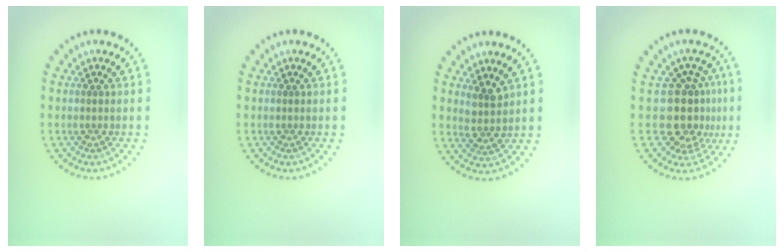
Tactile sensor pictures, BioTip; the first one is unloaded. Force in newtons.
{"total": 0.0}
{"total": 2.2, "press": 1.7, "slide": 1.3}
{"total": 4.3, "press": 3.4, "slide": 2.6}